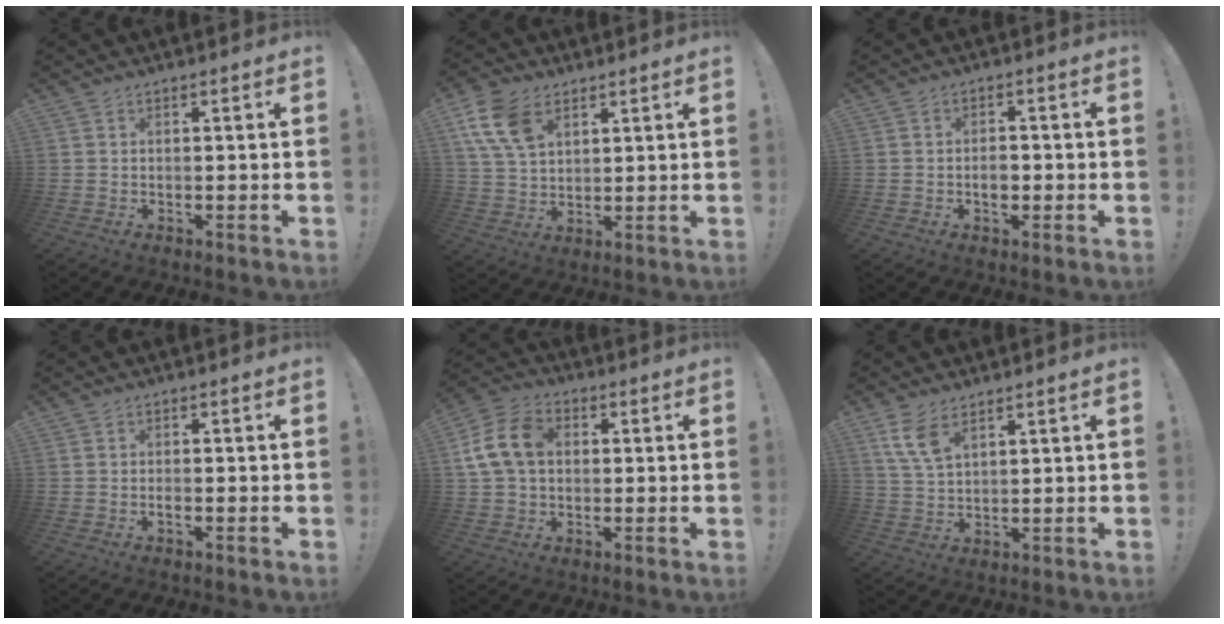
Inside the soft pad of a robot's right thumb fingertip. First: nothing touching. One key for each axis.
{"total": 12.8, "fx": 6.2, "fy": 8.5, "fz": 7.3, "tx": -0.146, "ty": -0.017, "tz": 0.122}
{"total": 4.0, "fx": -1.1, "fy": 2.7, "fz": 2.8, "tx": -0.024, "ty": 0.000, "tz": -0.025}
{"total": 1.1, "fx": -0.7, "fy": 0.3, "fz": 0.8, "tx": -0.005, "ty": -0.004, "tz": -0.015}
{"total": 13.4, "fx": 2.3, "fy": 10.0, "fz": 8.5, "tx": -0.156, "ty": 0.008, "tz": 0.048}
{"total": 7.3, "fx": 4.4, "fy": 3.5, "fz": 4.6, "tx": -0.084, "ty": -0.019, "tz": 0.085}